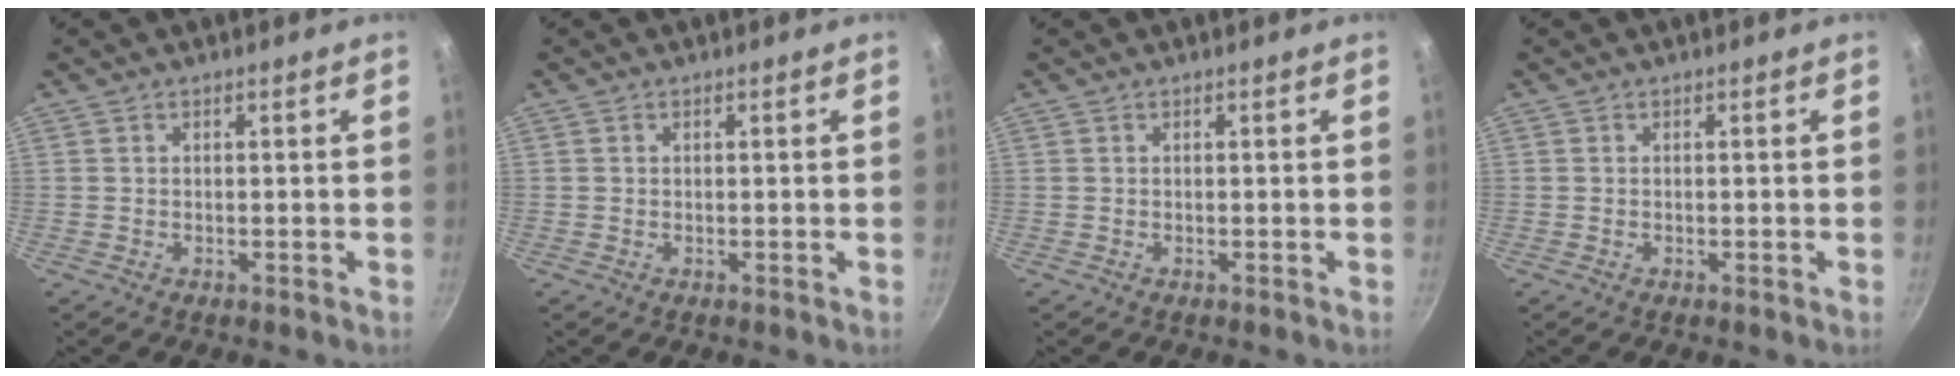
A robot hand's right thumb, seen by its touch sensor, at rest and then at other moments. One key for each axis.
{"total": 0.0}
{"total": 0.0}
{"total": 0.0}